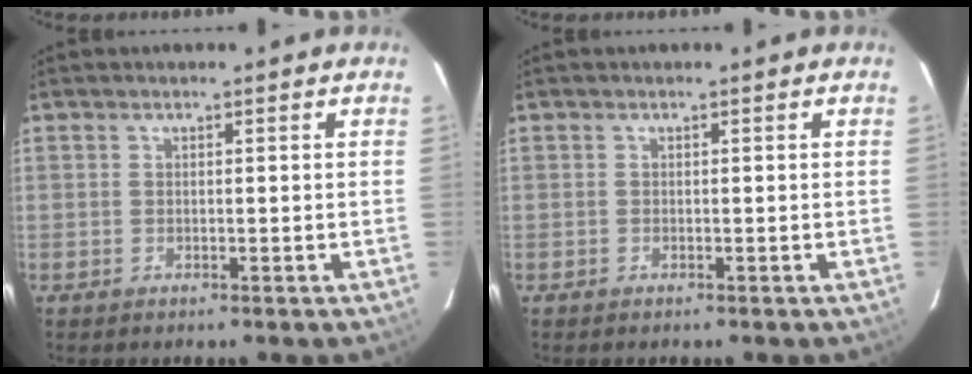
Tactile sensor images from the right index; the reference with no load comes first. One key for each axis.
{"total": 0.0}